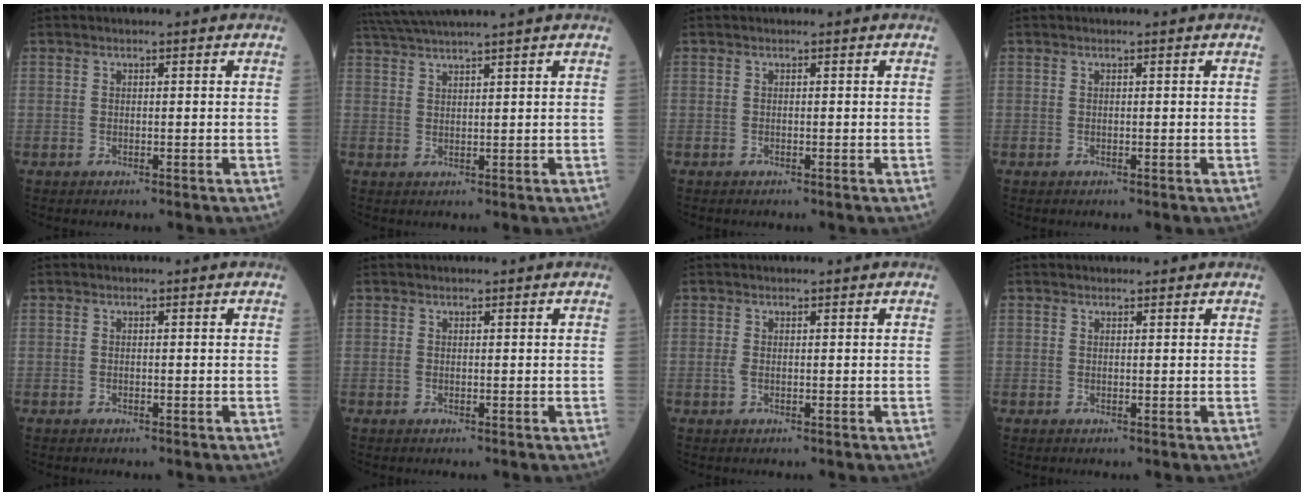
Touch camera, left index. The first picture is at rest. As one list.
[{"total": 8.2, "force": [7.2, -1.6, 3.5], "torque": [-0.062, 0.026, 0.119]}, {"total": 0.0}, {"total": 0.0}, {"total": 0.0}, {"total": 1.0, "force": [0.9, 0.2, 0.4], "torque": [-0.012, 0.022, 0.014]}, {"total": 0.7, "force": [0.2, 0.3, 0.6], "torque": [-0.021, 0.007, 0.001]}, {"total": 1.0, "force": [0.8, 0.6, 0.0], "torque": [-0.002, 0.008, 0.008]}]